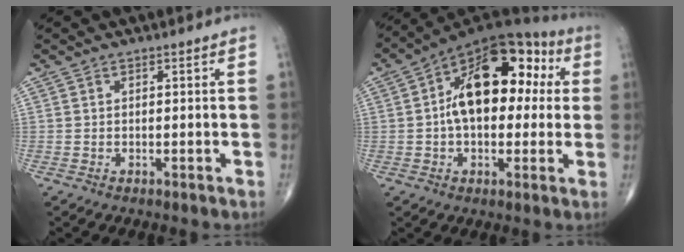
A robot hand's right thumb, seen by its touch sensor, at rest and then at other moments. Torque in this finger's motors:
{"motor_torque": [0.14, 1.74, 0.57, -0.01, 0.22]}